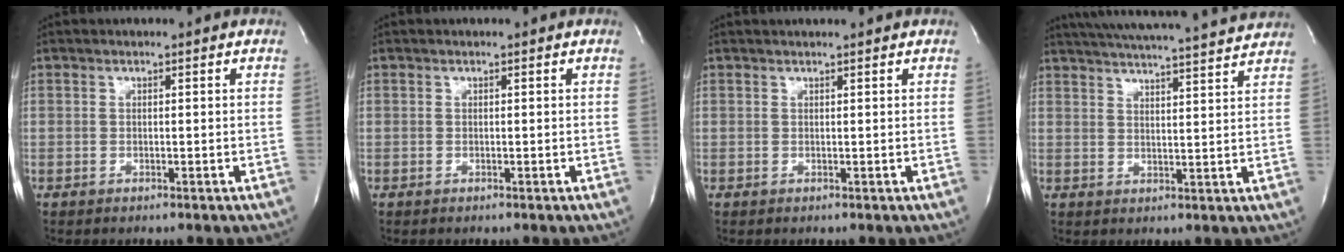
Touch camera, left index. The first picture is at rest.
{"total": 0.0}
{"total": 2.8, "force": [2.7, -0.1, 0.9], "torque": [-0.011, 0.016, 0.033]}
{"total": 19.3, "force": [18.0, 0.2, 6.9], "torque": [-0.118, 0.002, 0.240]}